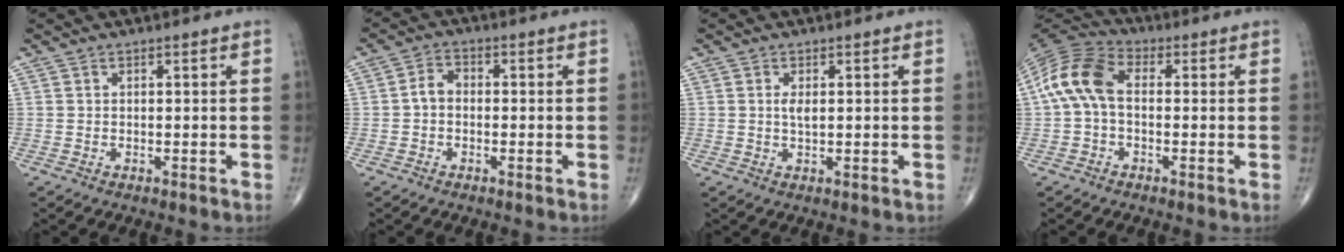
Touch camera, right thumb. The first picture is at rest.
{"total": 3.3, "force": [-0.6, 2.4, 2.2], "torque": [-0.033, 0.015, -0.019]}
{"total": 1.9, "force": [0.4, 0.7, 1.7], "torque": [-0.034, -0.004, 0.008]}
{"total": 11.0, "force": [0.2, 6.9, 8.6], "torque": [-0.173, 0.029, -0.010]}